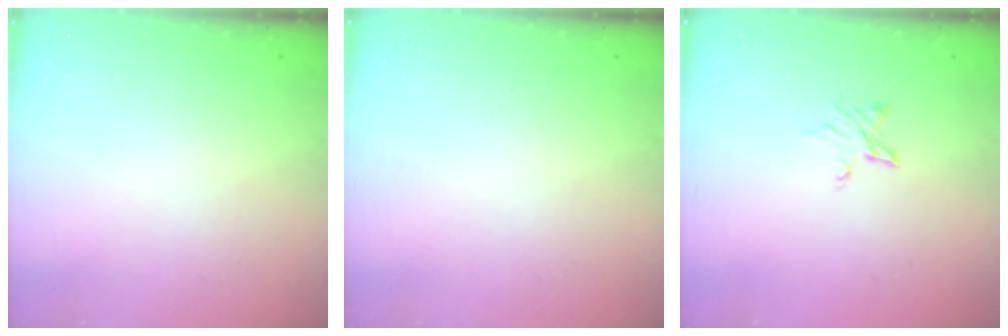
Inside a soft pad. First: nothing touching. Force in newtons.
{"total": 0.0}
{"total": 3.8, "press": 3.8, "slide": 0.4}